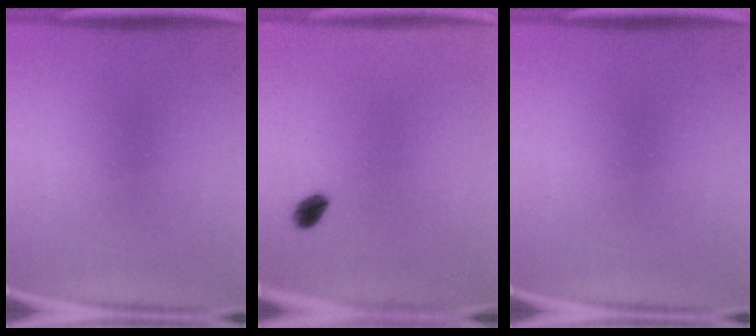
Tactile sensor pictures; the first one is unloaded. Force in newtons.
{"total": 2.8}
{"total": 0.0}